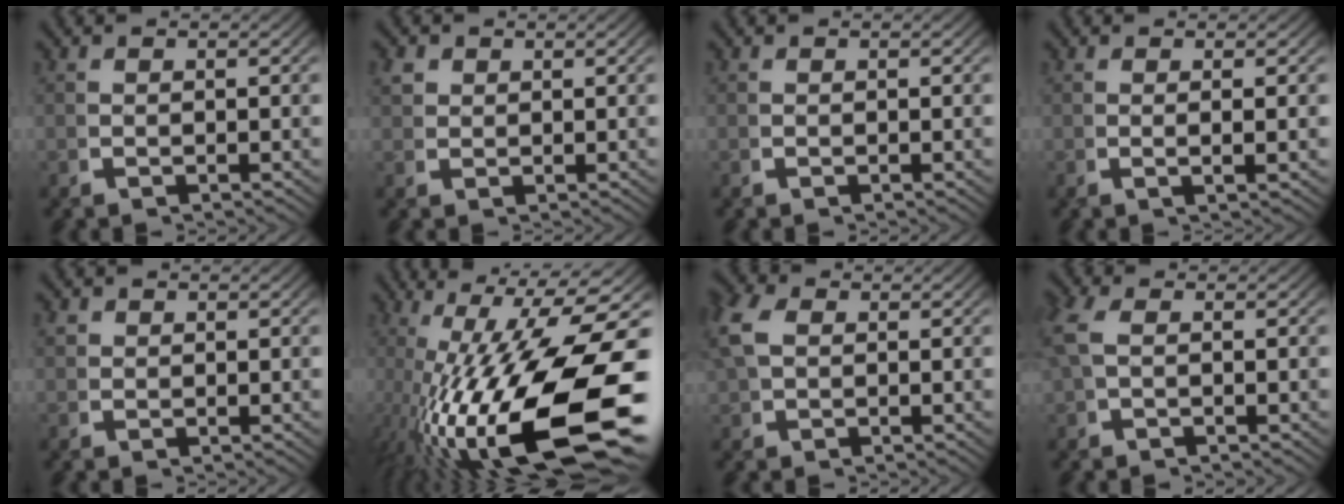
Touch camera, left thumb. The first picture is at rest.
{"total": 1.8, "force": [1.2, 1.2, 0.7], "torque": [-0.014, 0.001, 0.025]}
{"total": 0.0}
{"total": 1.6, "force": [0.3, -0.2, 1.5], "torque": [-0.034, 0.000, 0.005]}
{"total": 1.1, "force": [0.7, 0.8, 0.4], "torque": [-0.010, -0.003, 0.016]}
{"total": 21.3, "force": [-3.5, 11.2, 17.7], "torque": [-0.317, -0.060, -0.019]}
{"total": 3.5, "force": [1.2, 2.5, 2.1], "torque": [-0.060, -0.003, 0.026]}
{"total": 1.9, "force": [0.2, 1.1, 1.5], "torque": [-0.052, 0.000, 0.008]}